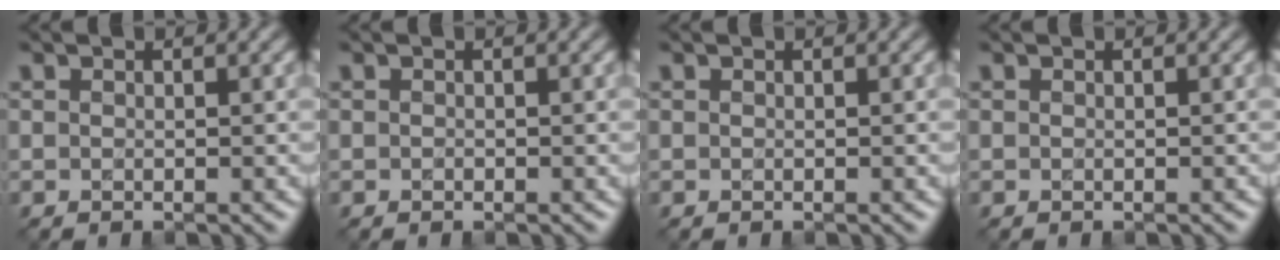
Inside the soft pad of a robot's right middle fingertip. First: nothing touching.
{"total": 0.0}
{"total": 0.0}
{"total": 0.0}